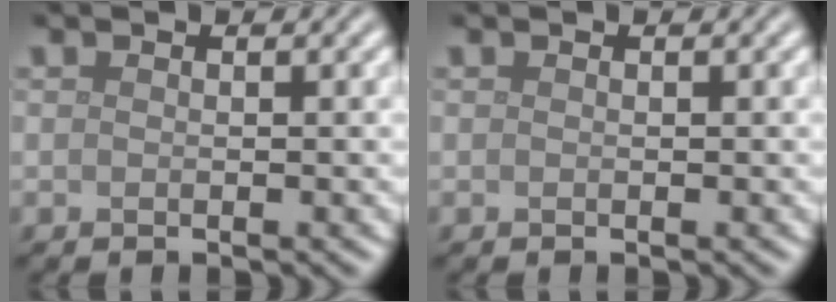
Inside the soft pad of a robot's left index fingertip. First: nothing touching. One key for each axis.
{"total": 0.0}